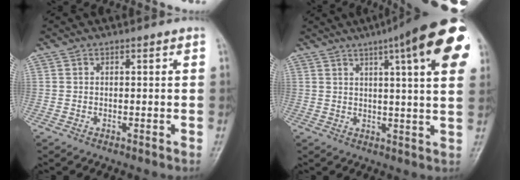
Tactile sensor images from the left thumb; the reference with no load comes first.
{"total": 19.1, "force": [8.4, 3.7, 16.8], "torque": [-0.217, -0.003, 0.102]}